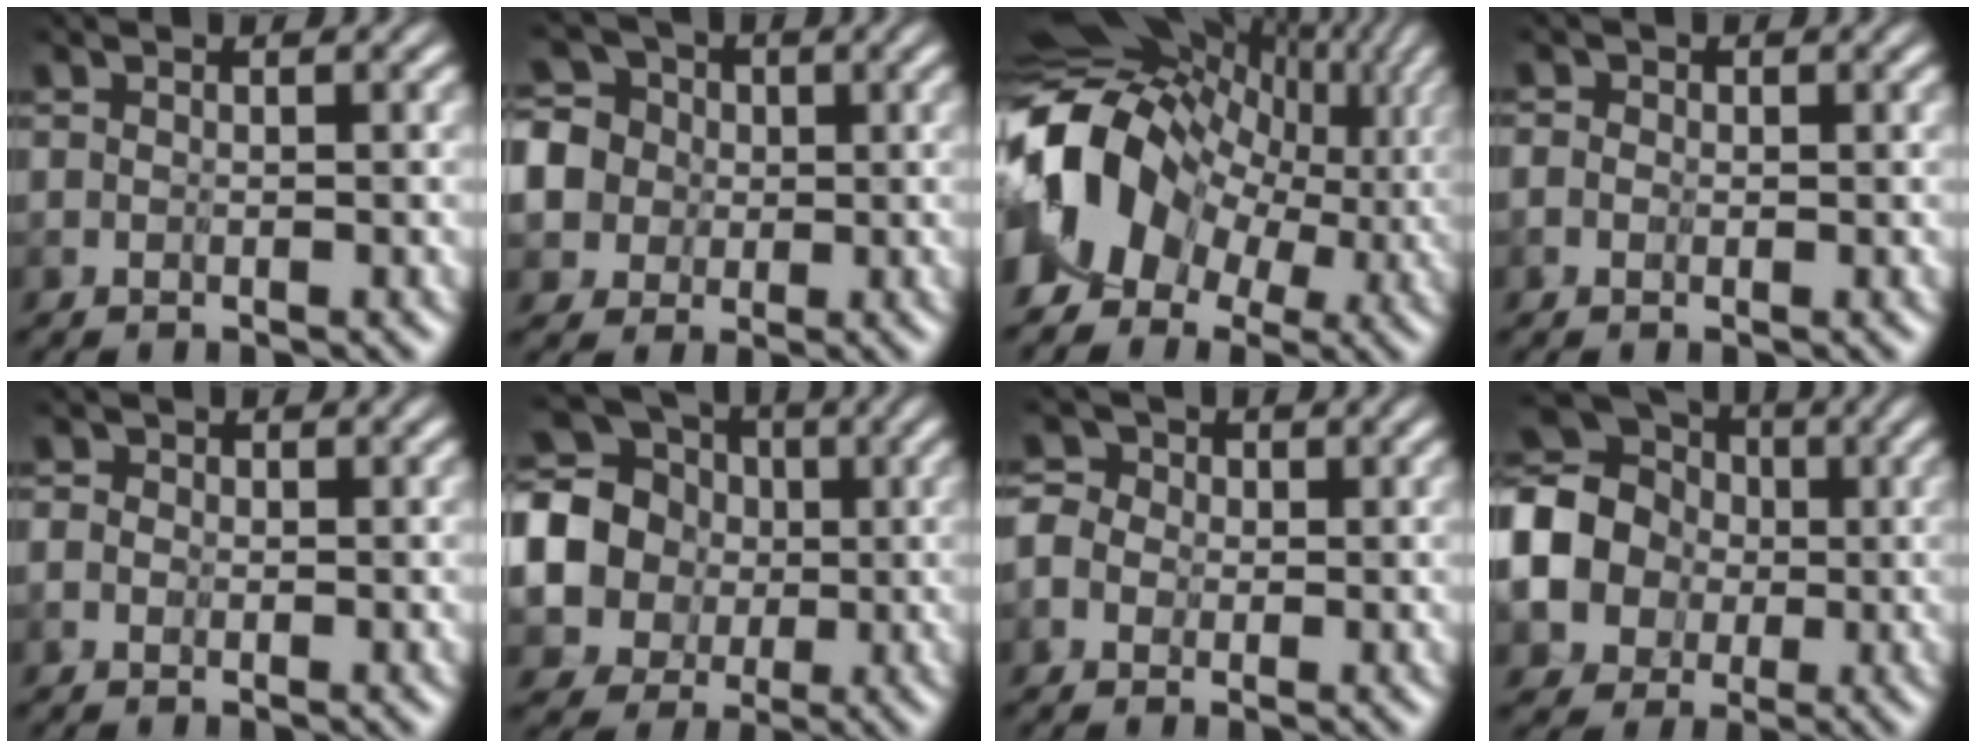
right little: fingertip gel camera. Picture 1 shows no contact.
{"total": 5.0, "force": [0.5, 4.9, 1.2], "torque": [-0.057, 0.013, -0.017]}
{"total": 11.4, "force": [-0.2, 8.8, 7.3], "torque": [-0.166, 0.006, 0.003]}
{"total": 1.2, "force": [-0.4, 1.2, 0.0], "torque": [-0.001, 0.006, -0.026]}
{"total": 1.6, "force": [-0.5, 1.5, 0.0], "torque": [-0.006, 0.011, -0.029]}
{"total": 10.4, "force": [1.7, 9.4, 4.0], "torque": [-0.138, 0.006, 0.013]}
{"total": 3.1, "force": [-1.0, 2.9, 0.4], "torque": [-0.029, 0.016, -0.044]}
{"total": 11.1, "force": [0.3, 9.7, 5.5], "torque": [-0.151, -0.005, -0.027]}